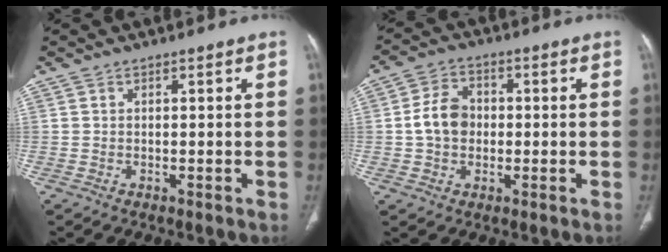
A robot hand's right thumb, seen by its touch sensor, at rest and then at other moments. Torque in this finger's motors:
{"motor_torque": [1.13, 1.22, 0.55, -0.46, 0.06]}